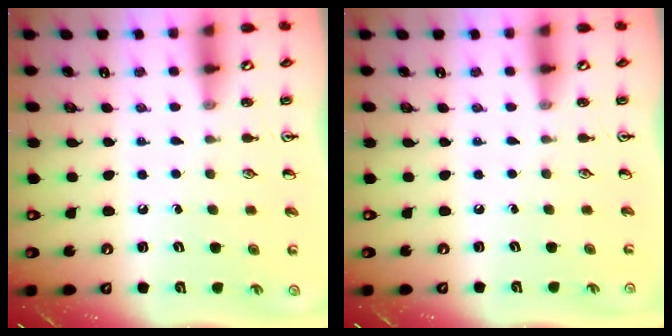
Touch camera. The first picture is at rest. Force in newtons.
{"total": 0.0}